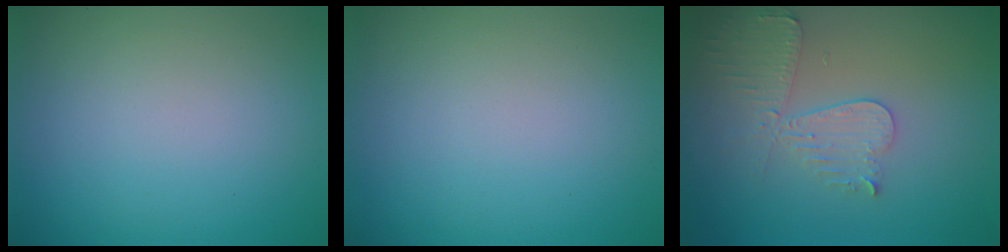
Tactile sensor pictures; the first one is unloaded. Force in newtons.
{"total": 0.0}
{"total": 3.6, "press": 3.2, "slide": 1.6}